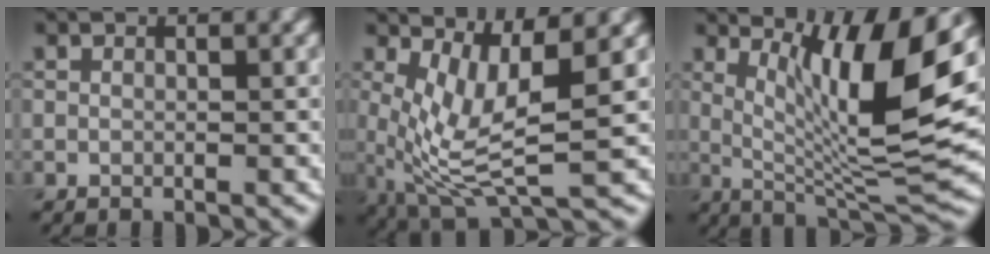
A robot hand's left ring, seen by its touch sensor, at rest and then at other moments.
{"total": 6.7, "force": [0.9, 2.2, 6.3], "torque": [-0.128, -0.014, 0.024]}
{"total": 10.7, "force": [3.4, 2.2, 10.0], "torque": [-0.157, -0.015, 0.066]}